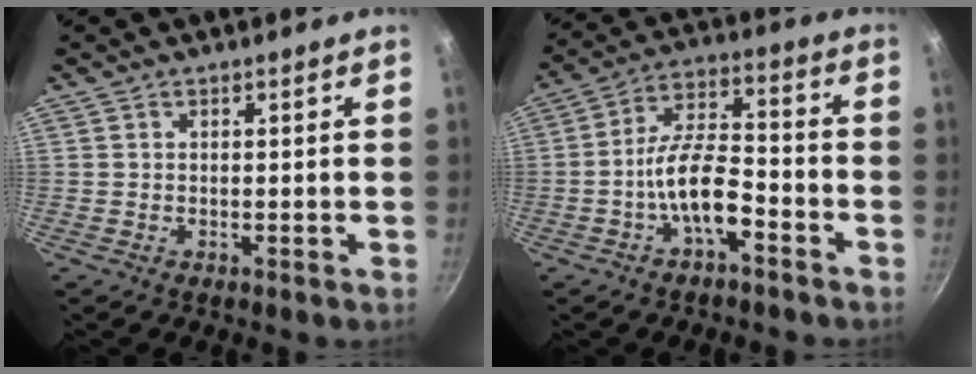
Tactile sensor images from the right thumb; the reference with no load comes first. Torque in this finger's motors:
{"motor_torque": [2.67, 1.38, 1.64, -1.12, 0.37]}